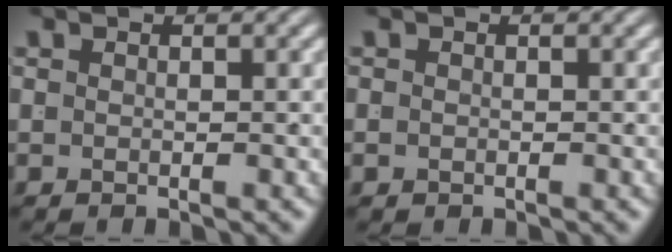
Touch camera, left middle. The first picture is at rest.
{"total": 0.6, "force": [-0.5, 0.3, 0.2], "torque": [-0.010, -0.010, -0.002]}